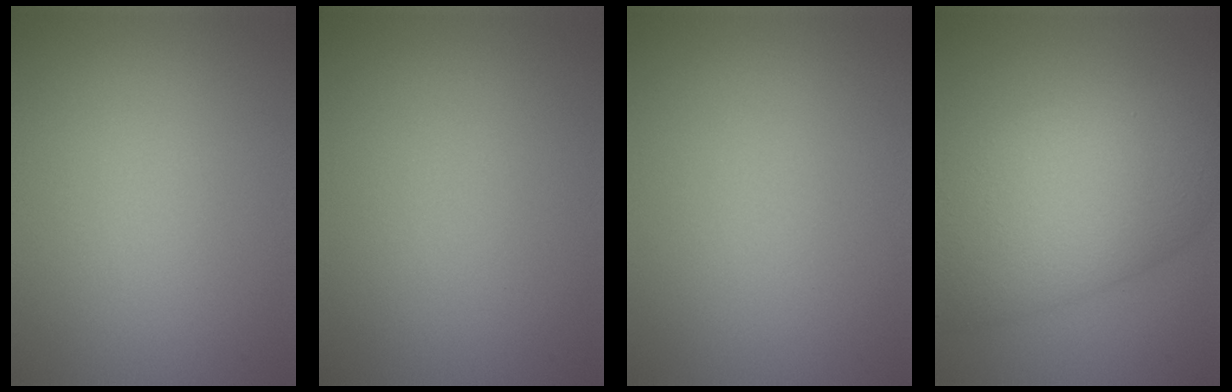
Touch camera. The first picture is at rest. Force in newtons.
{"total": 0.0}
{"total": 0.0}
{"total": 10.8, "press": 10.8, "slide": 0.4}